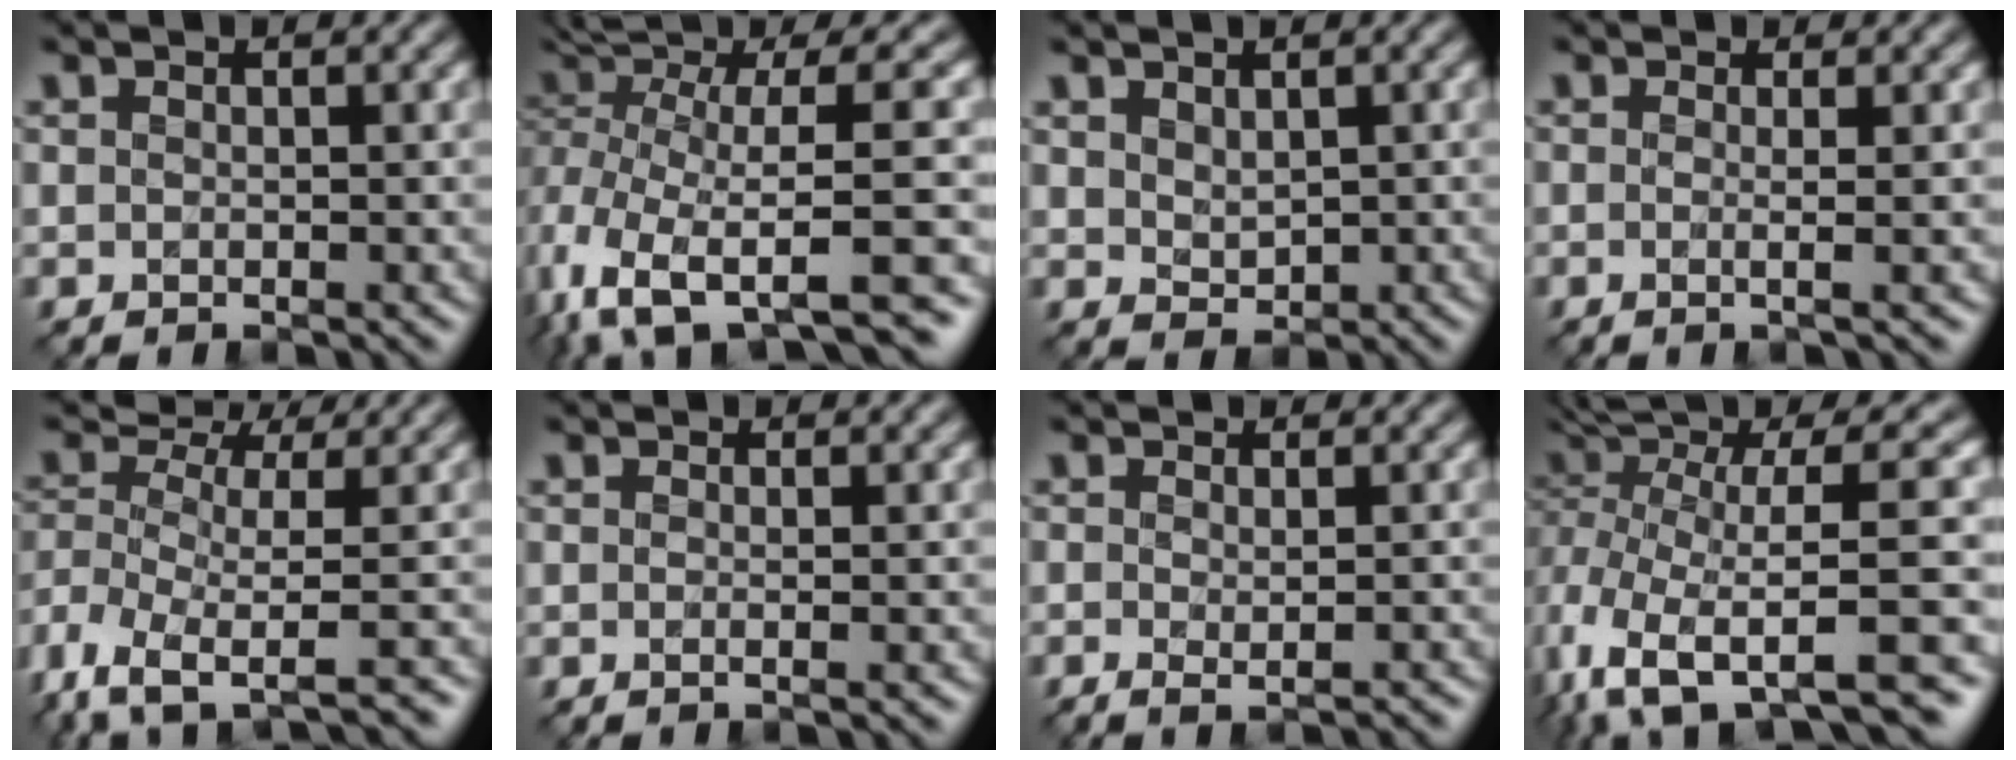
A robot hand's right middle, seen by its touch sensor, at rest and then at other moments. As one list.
[{"total": 10.8, "force": [-2.9, 4.2, 9.6], "torque": [-0.194, -0.001, -0.029]}, {"total": 1.4, "force": [0.8, 0.9, 0.8], "torque": [-0.016, -0.004, 0.021]}, {"total": 2.3, "force": [0.1, 0.9, 2.2], "torque": [-0.026, 0.002, -0.025]}, {"total": 7.7, "force": [-3.4, 4.3, 5.5], "torque": [-0.124, 0.018, -0.027]}, {"total": 1.5, "force": [0.1, 0.7, 1.3], "torque": [-0.010, -0.009, -0.023]}, {"total": 1.3, "force": [-0.4, 0.4, 1.2], "torque": [-0.018, -0.012, -0.010]}, {"total": 11.7, "force": [-2.0, 5.0, 10.4], "torque": [-0.210, 0.005, -0.010]}]